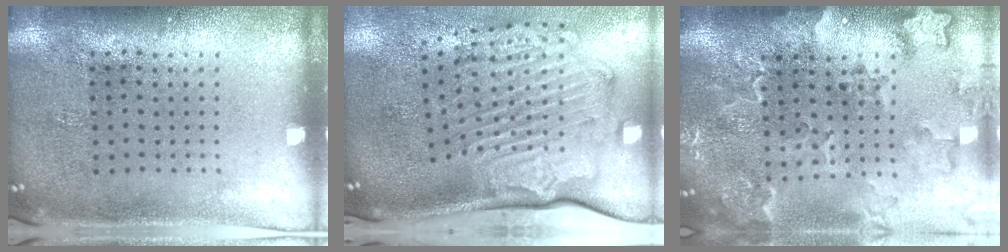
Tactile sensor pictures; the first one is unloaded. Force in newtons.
{"total": 2.6, "press": 2.2, "slide": 1.4}
{"total": 2.7, "press": 2.4, "slide": 1.2}